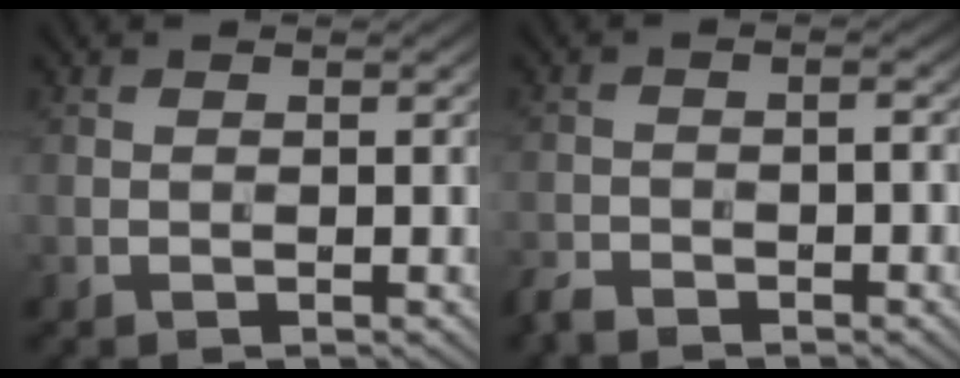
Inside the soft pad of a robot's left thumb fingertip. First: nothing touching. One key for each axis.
{"total": 3.3, "fx": -2.8, "fy": 0.8, "fz": 1.6, "tx": -0.033, "ty": -0.002, "tz": -0.059}